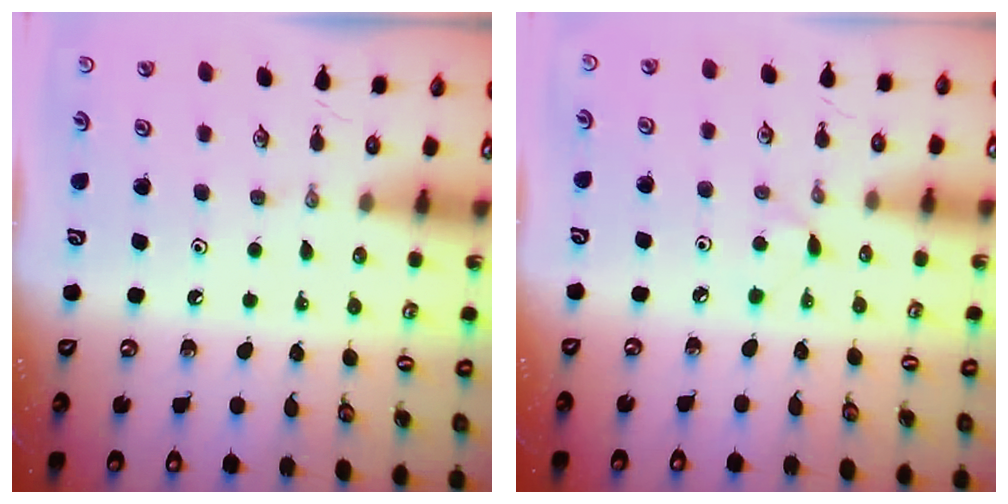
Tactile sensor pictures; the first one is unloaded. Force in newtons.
{"total": 3.6, "press": 3.6, "slide": 0.5}